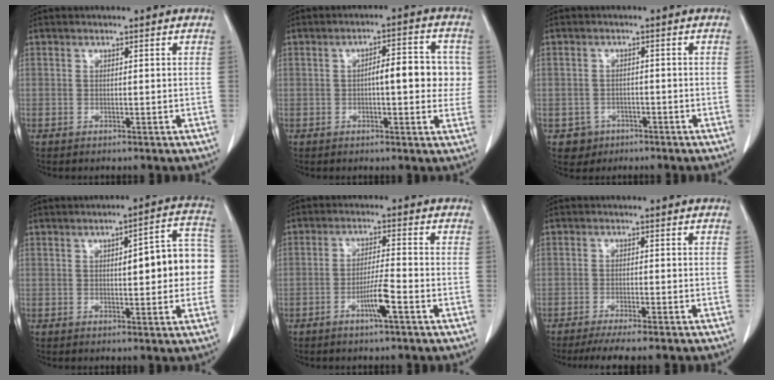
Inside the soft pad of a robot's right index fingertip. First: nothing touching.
{"total": 8.3, "force": [0.4, 2.6, 7.9], "torque": [-0.102, 0.022, 0.003]}
{"total": 3.3, "force": [-1.6, 2.9, -0.1], "torque": [0.007, 0.013, -0.023]}
{"total": 10.9, "force": [0.3, 2.8, 10.5], "torque": [-0.126, 0.033, 0.004]}
{"total": 4.7, "force": [-2.3, -0.3, 4.2], "torque": [-0.078, -0.006, -0.044]}
{"total": 6.4, "force": [-5.3, 0.2, 3.6], "torque": [-0.046, -0.012, -0.082]}